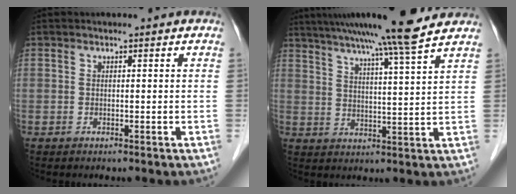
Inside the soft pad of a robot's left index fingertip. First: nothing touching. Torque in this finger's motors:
{"motor_torque": [1.07, -1.07, 0.73, 0.20]}